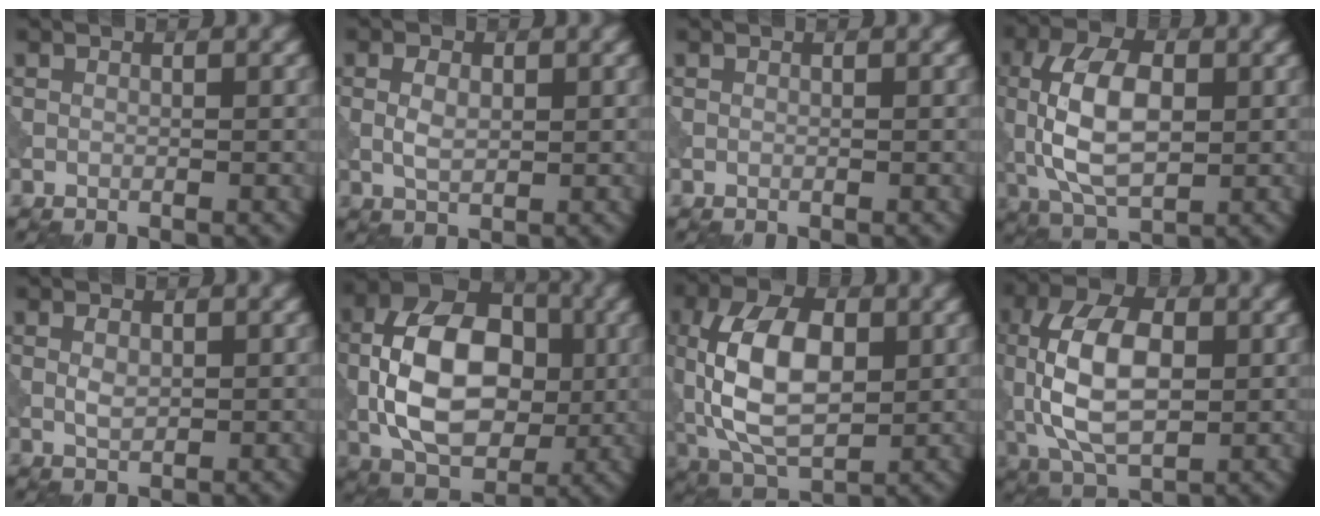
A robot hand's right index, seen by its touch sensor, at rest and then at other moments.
{"total": 2.2, "force": [0.2, 1.3, 1.8], "torque": [-0.040, 0.001, 0.004]}
{"total": 0.0}
{"total": 7.9, "force": [0.0, 4.3, 6.6], "torque": [-0.138, 0.008, -0.003]}
{"total": 1.7, "force": [0.2, 1.0, 1.3], "torque": [-0.028, 0.000, 0.006]}
{"total": 10.9, "force": [-0.8, 6.9, 8.4], "torque": [-0.155, 0.013, -0.021]}
{"total": 9.7, "force": [0.5, 5.4, 8.0], "torque": [-0.164, 0.008, 0.007]}
{"total": 9.0, "force": [0.1, 5.0, 7.5], "torque": [-0.159, 0.010, -0.003]}